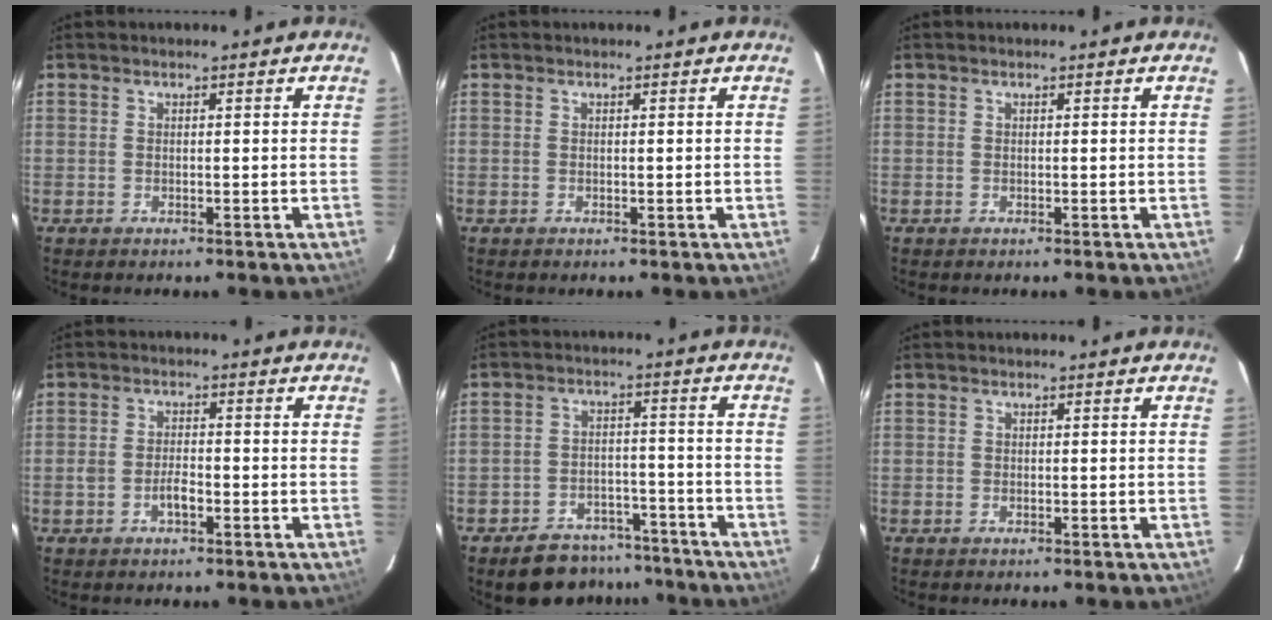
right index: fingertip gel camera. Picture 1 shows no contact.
{"total": 0.0}
{"total": 0.0}
{"total": 3.2, "force": [-1.5, 1.5, 2.4], "torque": [-0.051, 0.004, -0.028]}
{"total": 11.9, "force": [-9.8, 5.8, 3.2], "torque": [-0.079, 0.024, -0.125]}
{"total": 0.0}